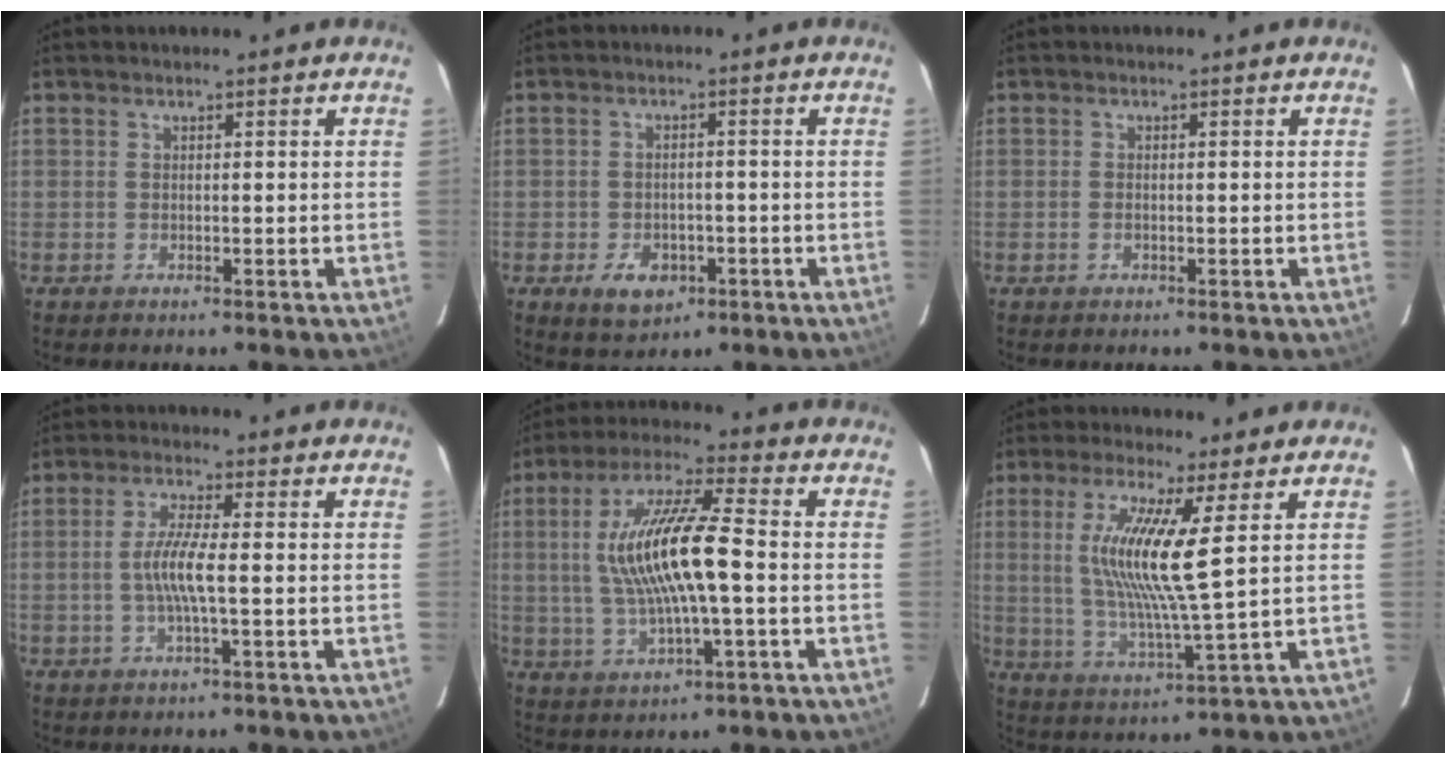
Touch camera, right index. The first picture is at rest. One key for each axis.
{"total": 6.1, "fx": -2.8, "fy": 4.5, "fz": 3.1, "tx": -0.072, "ty": 0.006, "tz": -0.032}
{"total": 1.0, "fx": -0.4, "fy": 0.7, "fz": 0.6, "tx": -0.013, "ty": 0.000, "tz": -0.008}
{"total": 5.9, "fx": -0.9, "fy": 0.2, "fz": 5.8, "tx": -0.116, "ty": 0.000, "tz": -0.017}
{"total": 15.0, "fx": -0.1, "fy": 3.0, "fz": 14.7, "tx": -0.280, "ty": 0.010, "tz": -0.001}
{"total": 11.9, "fx": 3.2, "fy": 0.0, "fz": 11.5, "tx": -0.222, "ty": -0.013, "tz": 0.065}